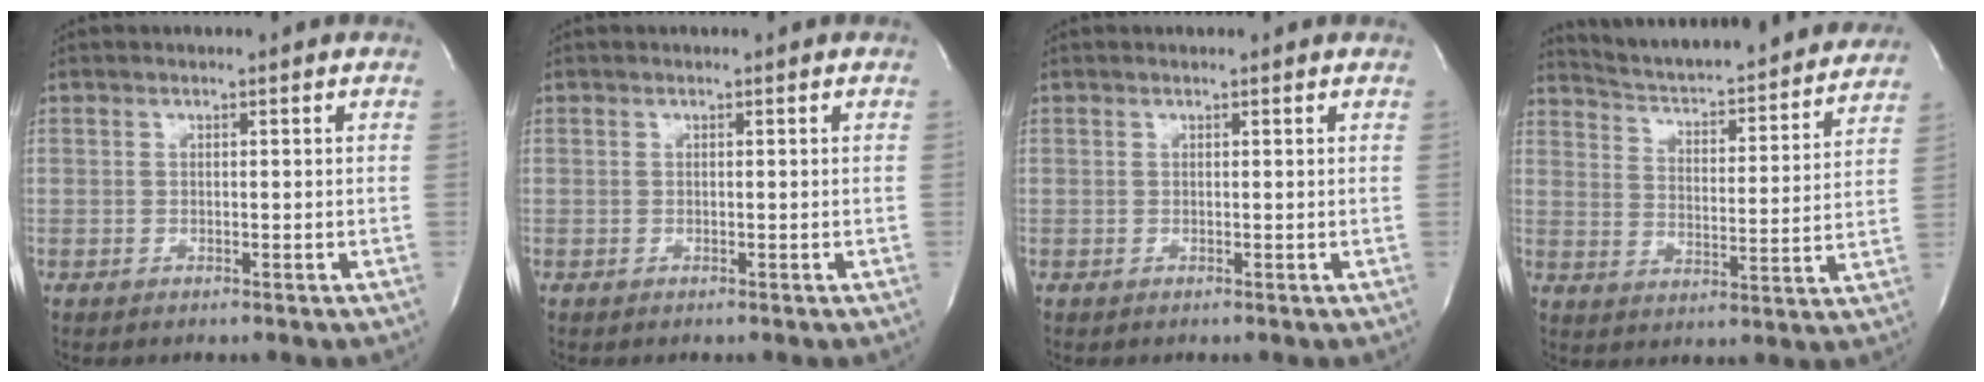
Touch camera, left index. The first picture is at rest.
{"total": 0.0}
{"total": 0.0}
{"total": 23.3, "force": [21.7, 3.4, 7.7], "torque": [-0.120, -0.035, 0.285]}